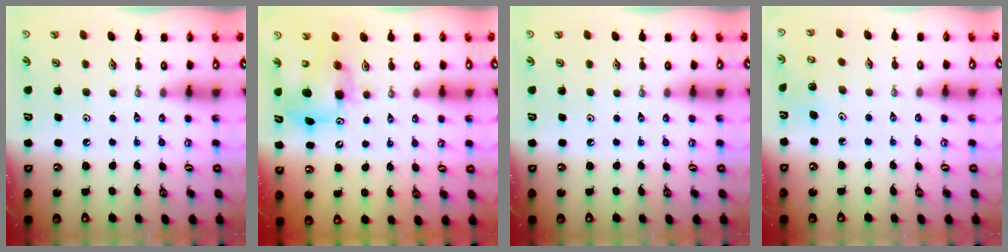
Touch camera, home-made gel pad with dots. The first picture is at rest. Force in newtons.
{"total": 8.4, "press": 8.3, "slide": 1.1}
{"total": 0.0}
{"total": 3.3, "press": 3.3, "slide": 0.3}